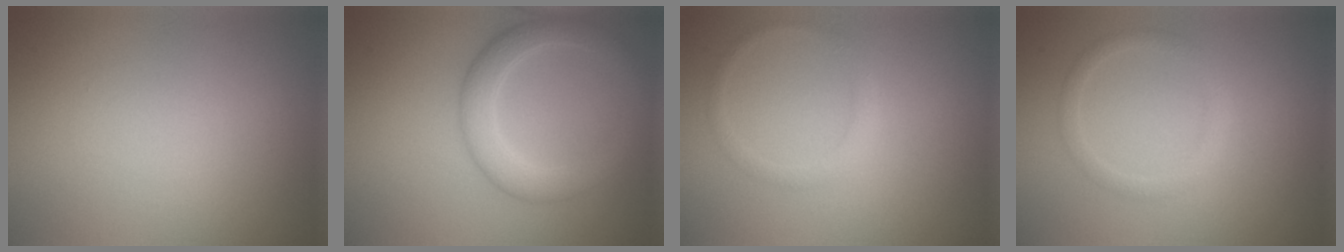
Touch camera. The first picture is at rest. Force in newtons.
{"total": 4.0, "press": 4.0, "slide": 0.1}
{"total": 1.3, "press": 1.3, "slide": 0.0}
{"total": 1.6, "press": 1.6, "slide": 0.1}